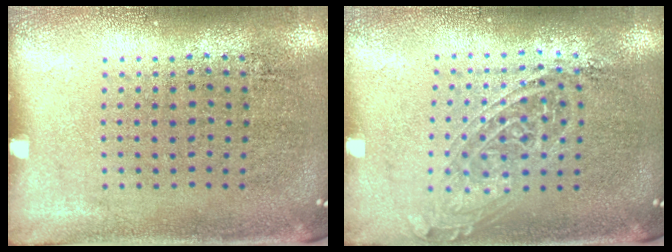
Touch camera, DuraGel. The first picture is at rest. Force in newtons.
{"total": 1.6, "press": 1.3, "slide": 0.9}